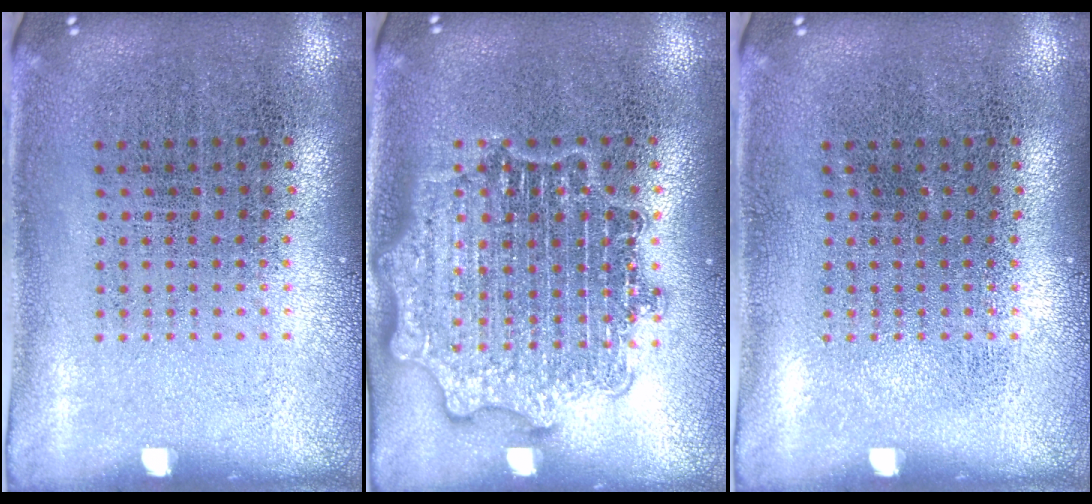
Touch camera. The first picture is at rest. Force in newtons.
{"total": 3.0, "press": 3.0, "slide": 0.5}
{"total": 0.0}